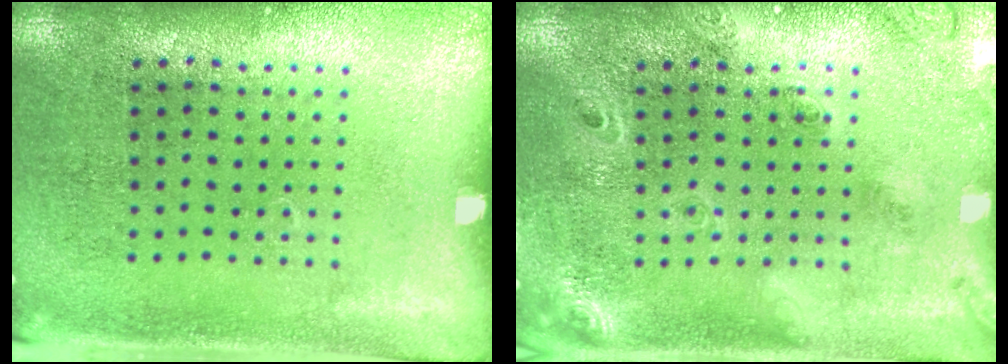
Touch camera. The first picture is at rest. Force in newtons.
{"total": 1.8, "press": 1.7, "slide": 0.8}